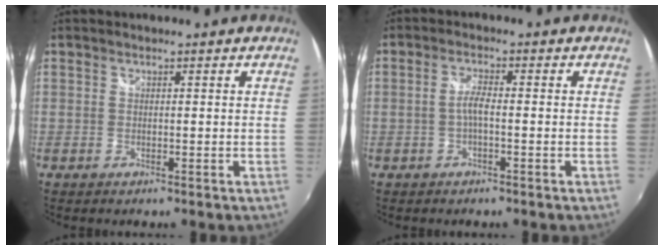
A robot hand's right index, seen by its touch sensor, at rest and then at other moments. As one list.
[{"total": 2.5, "force": [-0.8, 0.4, 2.3], "torque": [-0.049, 0.005, -0.016]}]